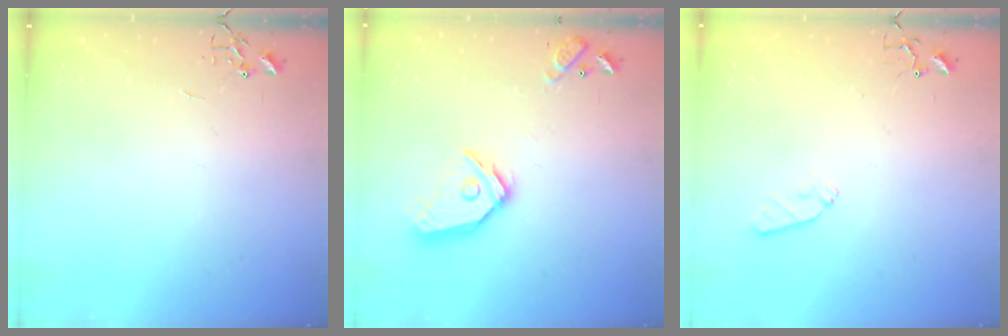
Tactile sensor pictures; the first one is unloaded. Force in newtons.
{"total": 14.7, "press": 14.6, "slide": 2.0}
{"total": 5.2, "press": 5.1, "slide": 0.7}